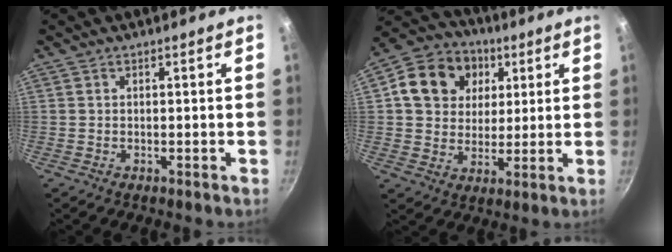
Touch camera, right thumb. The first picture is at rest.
{"total": 14.8, "force": [4.3, 12.4, 6.9], "torque": [-0.100, 0.010, 0.064]}